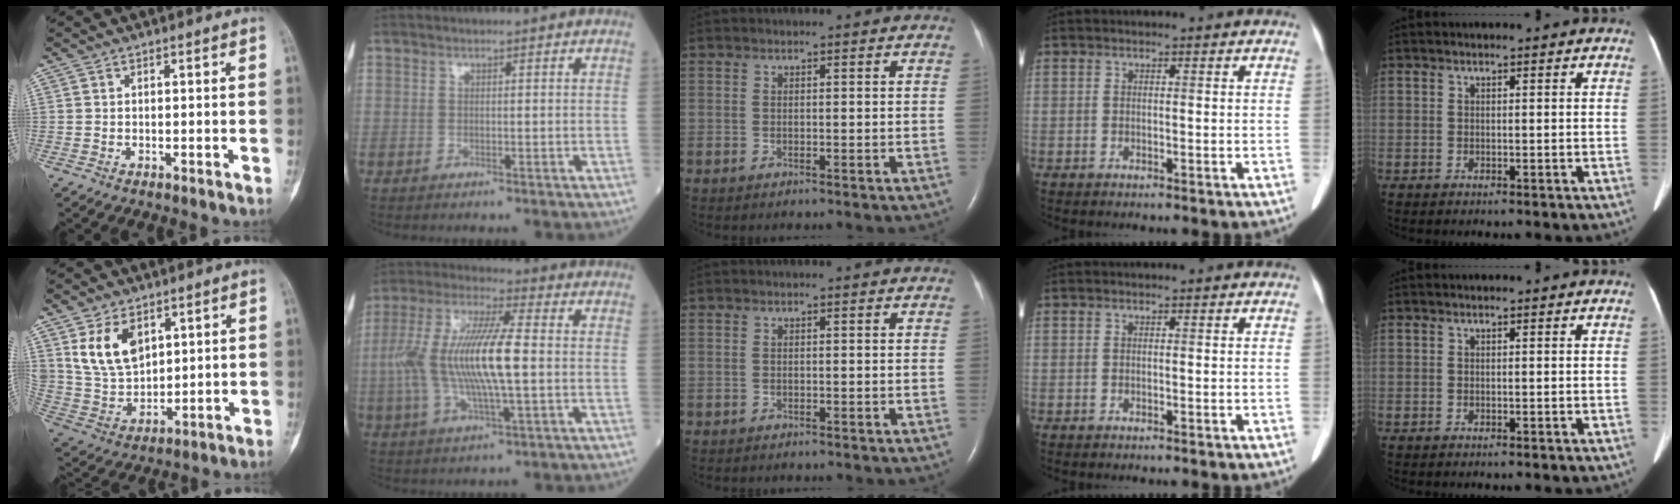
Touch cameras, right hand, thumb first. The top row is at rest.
{"thumb": {"total": 11.8, "force": [5.4, 7.5, 7.3], "torque": [-0.116, -0.024, 0.123]}, "index": {"total": 15.2, "force": [-0.6, 2.7, 14.9], "torque": [-0.309, 0.008, -0.014]}}